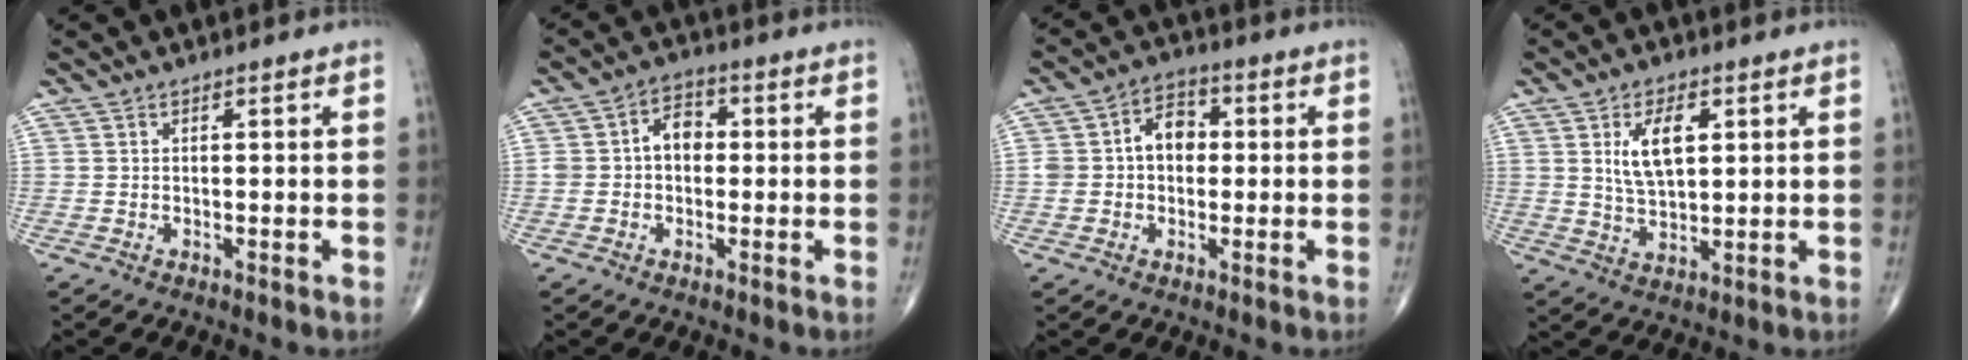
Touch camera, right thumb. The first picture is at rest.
{"total": 5.4, "force": [0.1, 4.0, 3.6], "torque": [-0.045, 0.022, -0.007]}
{"total": 7.1, "force": [0.5, 5.3, 4.7], "torque": [-0.059, 0.023, 0.001]}
{"total": 8.3, "force": [2.5, 4.0, 6.8], "torque": [-0.115, -0.009, 0.049]}